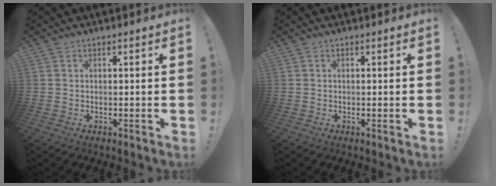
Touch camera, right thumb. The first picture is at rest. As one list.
[{"total": 0.0}]